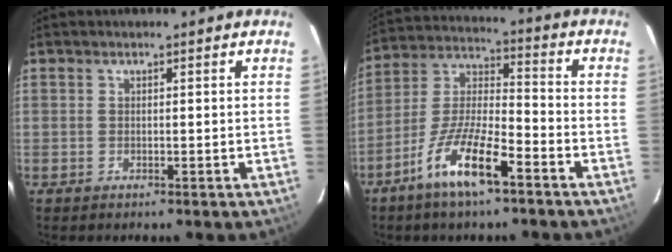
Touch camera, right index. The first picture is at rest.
{"total": 12.8, "force": [-7.9, 2.9, 9.6], "torque": [-0.199, -0.005, -0.147]}